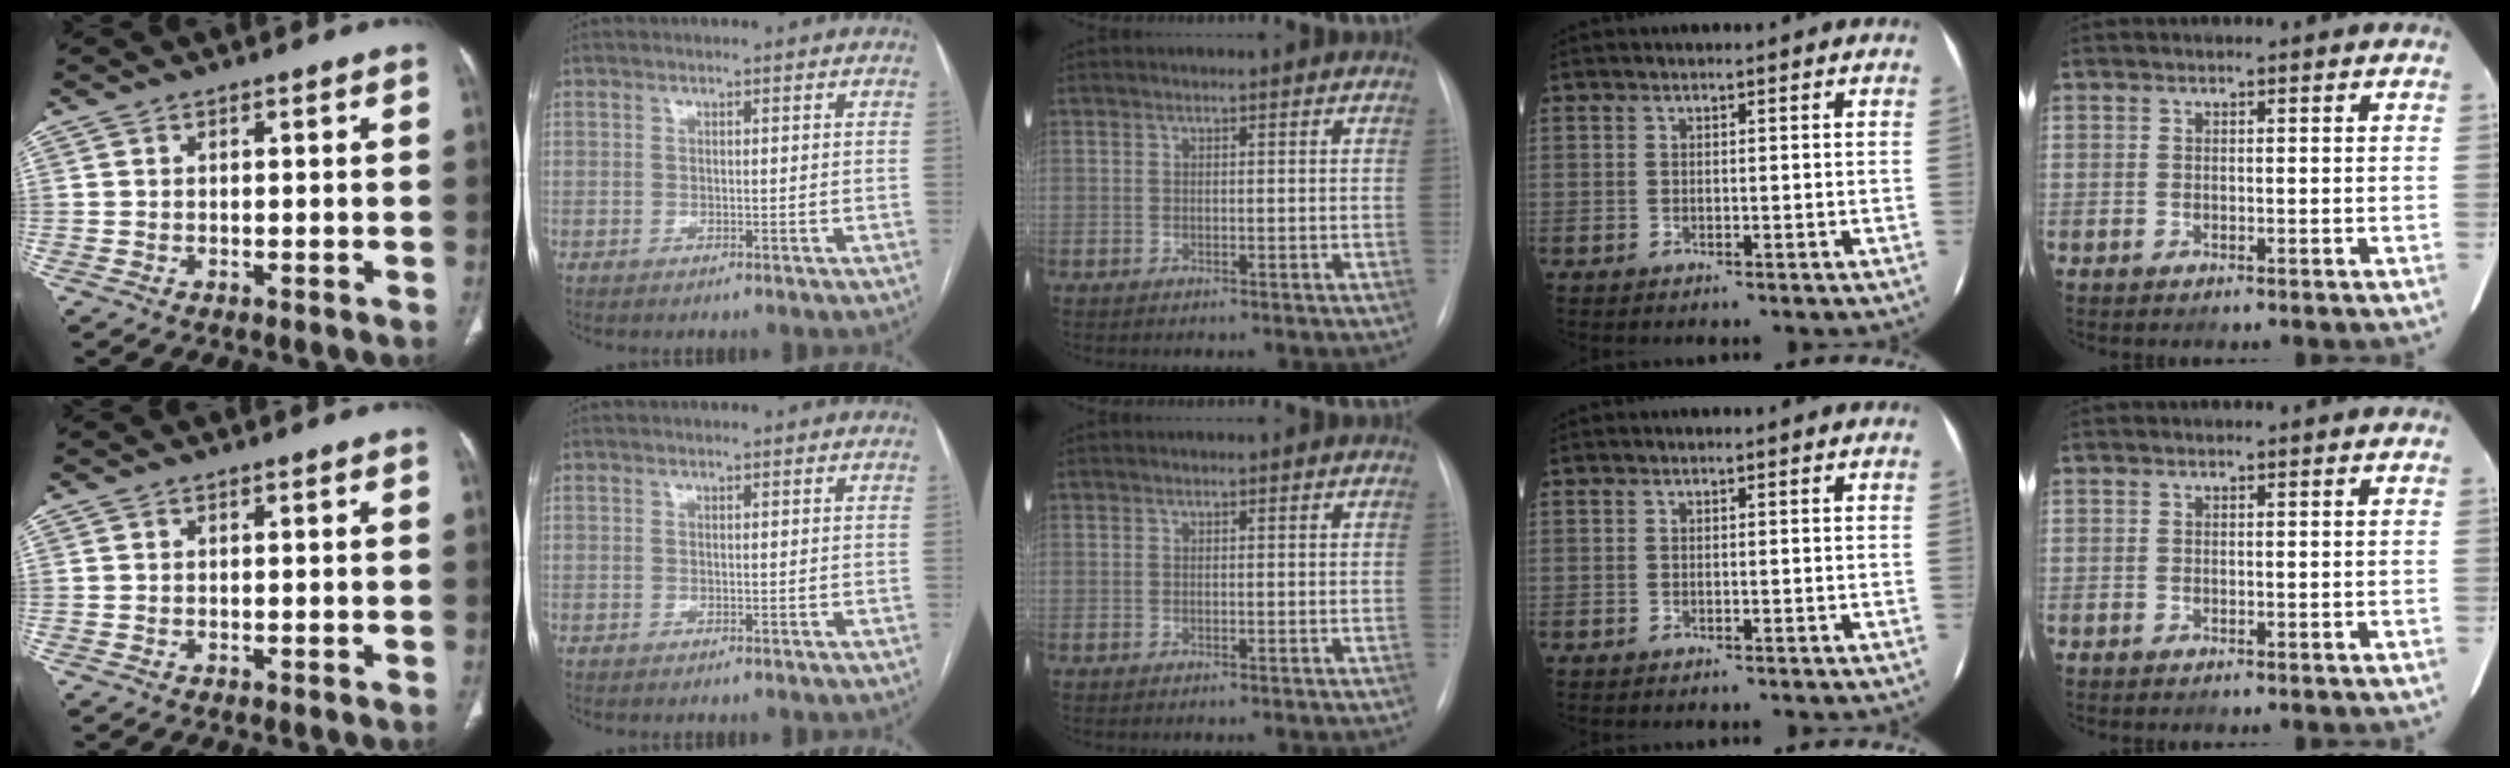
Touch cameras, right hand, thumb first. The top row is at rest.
{}